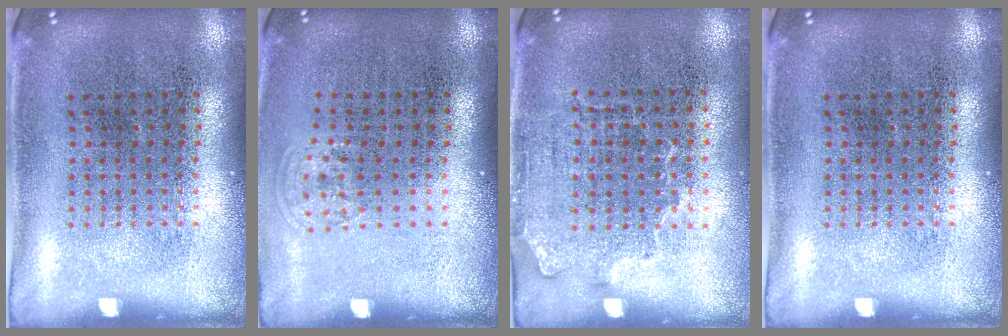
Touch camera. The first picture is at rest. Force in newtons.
{"total": 0.7, "press": 0.6, "slide": 0.4}
{"total": 1.4, "press": 1.1, "slide": 0.8}
{"total": 0.0}